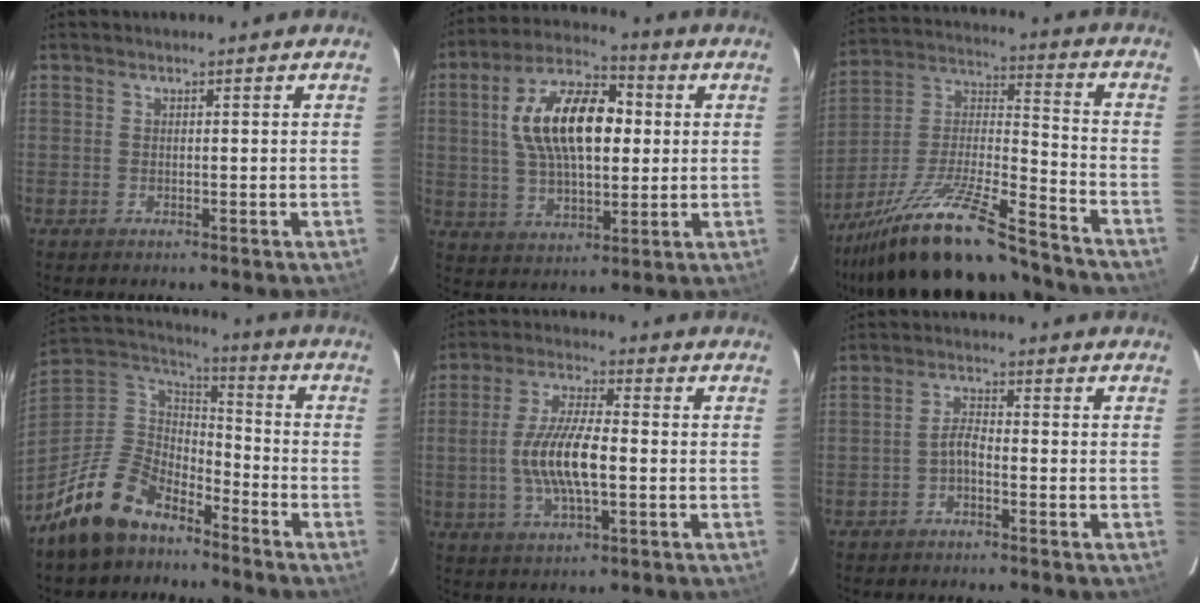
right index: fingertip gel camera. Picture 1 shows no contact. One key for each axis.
{"total": 16.9, "fx": 2.7, "fy": 8.4, "fz": 14.4, "tx": -0.265, "ty": 0.027, "tz": 0.045}
{"total": 25.0, "fx": -20.0, "fy": 4.1, "fz": 14.4, "tx": -0.267, "ty": -0.023, "tz": -0.326}
{"total": 15.8, "fx": -11.3, "fy": 8.2, "fz": 7.3, "tx": -0.186, "ty": 0.007, "tz": -0.199}
{"total": 11.3, "fx": -1.5, "fy": 3.7, "fz": 10.5, "tx": -0.211, "ty": 0.002, "tz": -0.026}
{"total": 2.3, "fx": -1.6, "fy": 0.6, "fz": 1.6, "tx": -0.038, "ty": 0.009, "tz": -0.031}